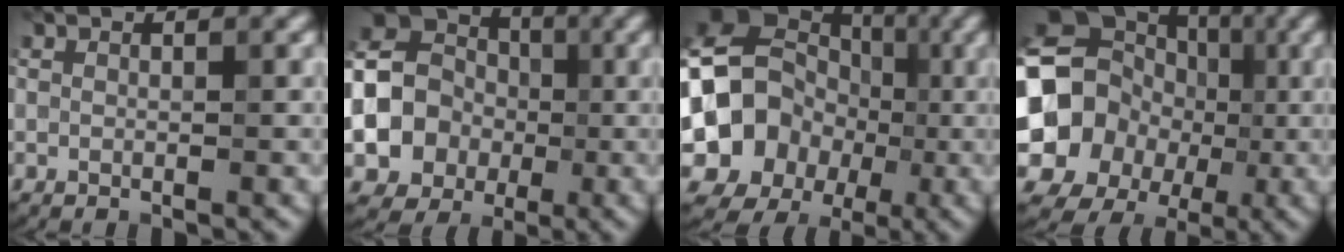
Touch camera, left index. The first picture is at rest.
{"total": 12.5, "force": [-1.8, 11.4, 4.8], "torque": [-0.108, -0.001, -0.062]}
{"total": 10.7, "force": [-1.6, 9.6, 4.5], "torque": [-0.091, -0.004, -0.040]}
{"total": 15.0, "force": [-1.2, 13.5, 6.4], "torque": [-0.136, 0.005, -0.037]}